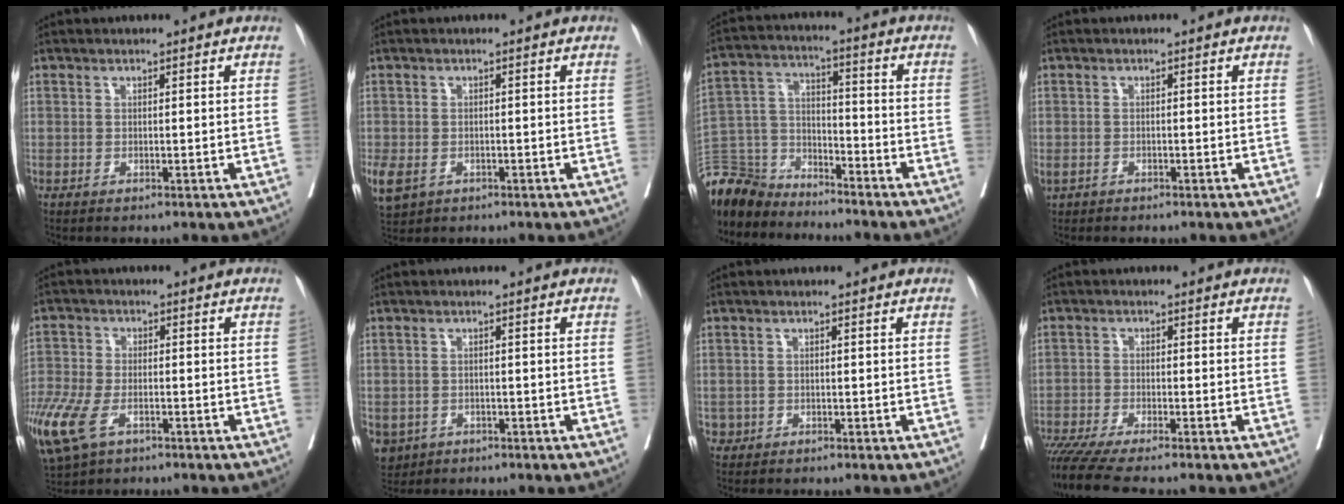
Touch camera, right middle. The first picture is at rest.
{"total": 7.8, "force": [-3.3, 6.1, 3.6], "torque": [-0.106, -0.010, -0.045]}
{"total": 12.5, "force": [-11.7, 3.8, 2.2], "torque": [-0.047, 0.009, -0.228]}
{"total": 2.4, "force": [-1.6, 1.3, 1.2], "torque": [-0.033, -0.001, -0.022]}
{"total": 17.5, "force": [-9.1, 10.0, 11.1], "torque": [-0.334, -0.026, -0.165]}
{"total": 5.3, "force": [-2.9, 4.3, 1.3], "torque": [-0.026, 0.002, -0.042]}
{"total": 0.9, "force": [-0.4, 0.8, 0.0], "torque": [-0.002, 0.005, -0.005]}
{"total": 8.6, "force": [-7.3, -0.2, 4.5], "torque": [-0.068, -0.024, -0.124]}